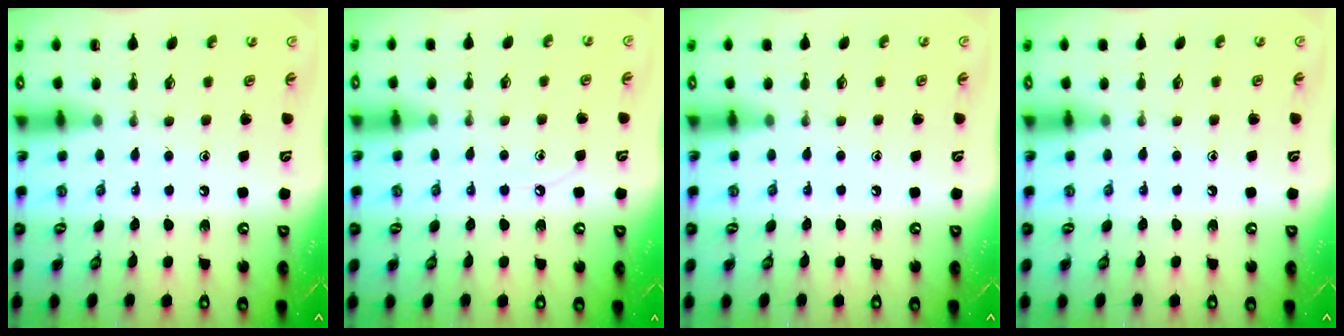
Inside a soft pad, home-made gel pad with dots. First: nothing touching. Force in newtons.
{"total": 5.3, "press": 5.2, "slide": 0.8}
{"total": 2.8, "press": 2.8, "slide": 0.4}
{"total": 2.8, "press": 2.8, "slide": 0.4}